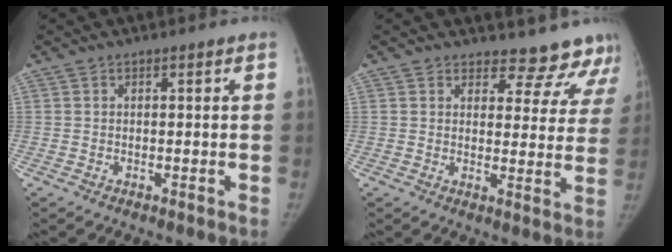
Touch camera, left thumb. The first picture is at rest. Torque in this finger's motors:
{"motor_torque": [0.11, 0.11, 0.01, 0.00, 0.00]}